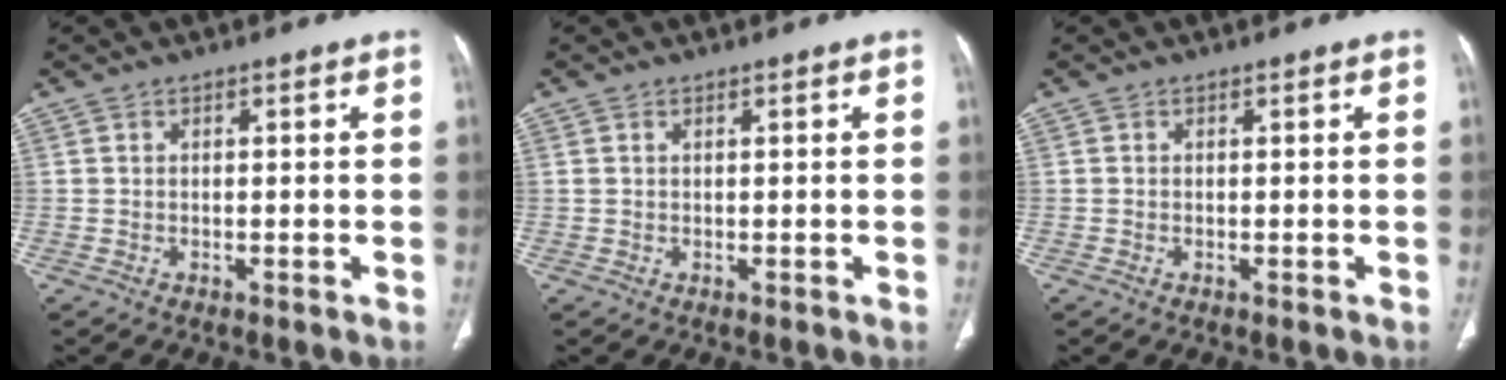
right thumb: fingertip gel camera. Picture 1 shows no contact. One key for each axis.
{"total": 0.6, "fx": 0.2, "fy": 0.4, "fz": 0.4, "tx": -0.012, "ty": 0.010, "tz": 0.008}
{"total": 0.0}